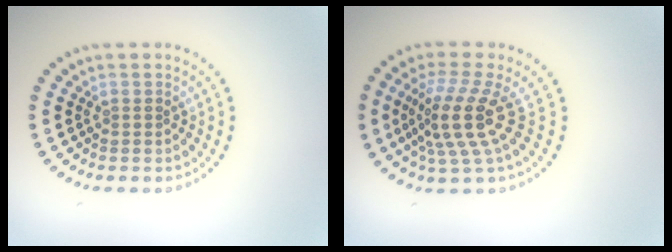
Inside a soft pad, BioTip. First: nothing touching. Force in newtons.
{"total": 4.5, "press": 3.4, "slide": 3.0}